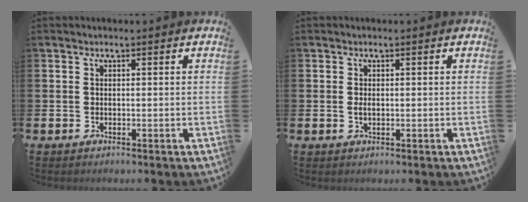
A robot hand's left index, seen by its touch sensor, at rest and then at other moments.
{"total": 0.8, "force": [0.0, 0.4, 0.7], "torque": [-0.014, 0.004, -0.002]}